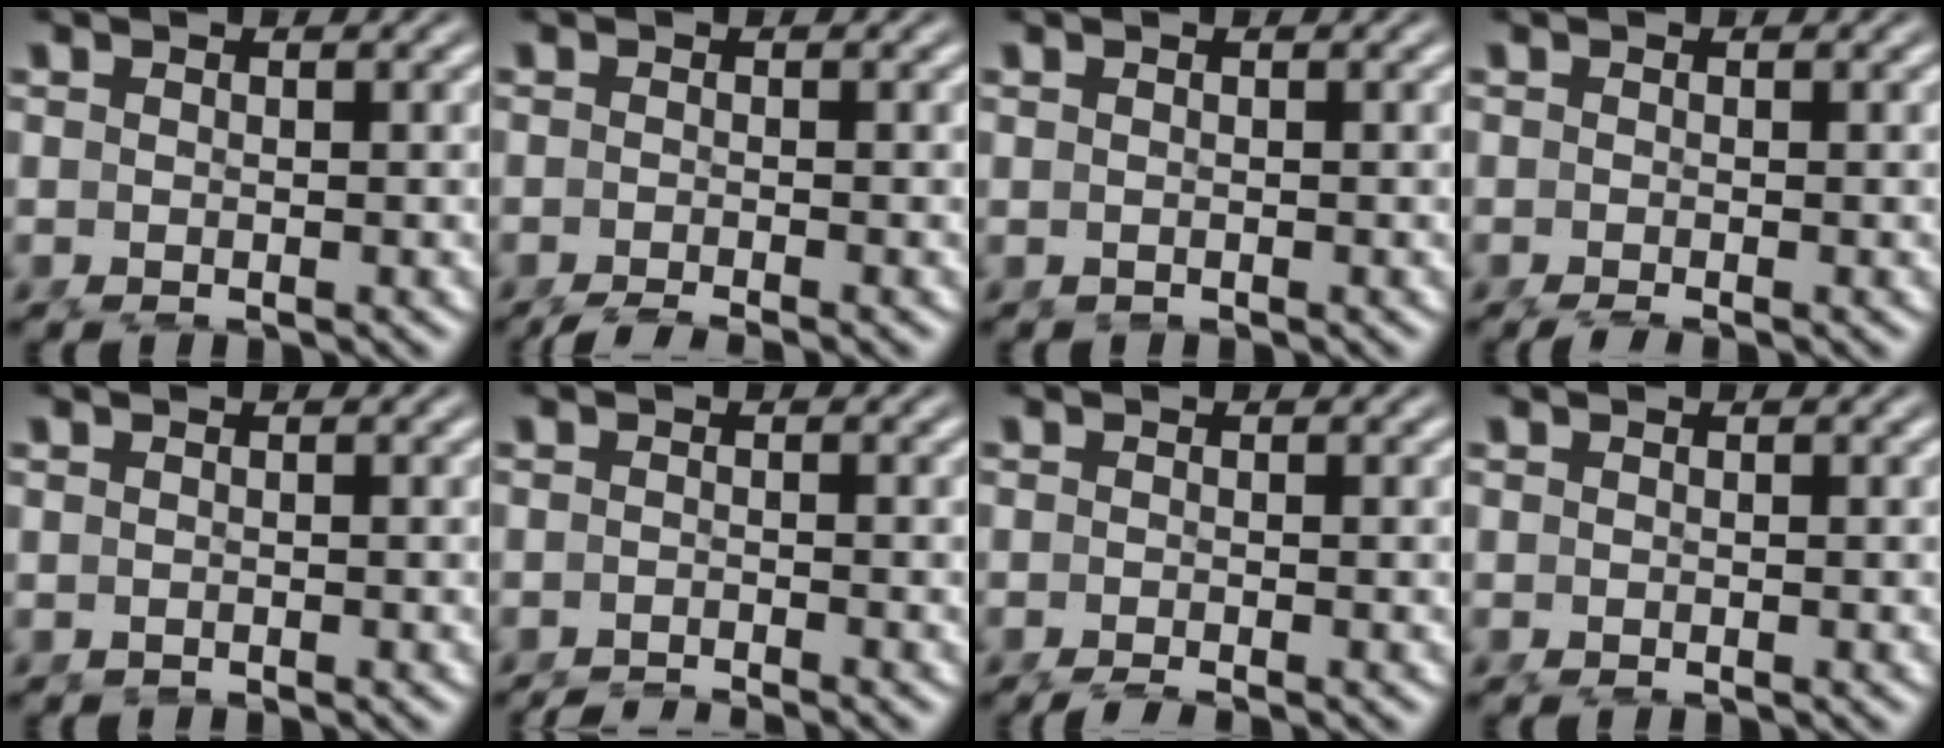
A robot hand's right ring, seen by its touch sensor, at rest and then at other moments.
{"total": 4.8, "force": [-4.3, 0.8, 2.0], "torque": [-0.020, -0.014, -0.059]}
{"total": 0.0}
{"total": 1.6, "force": [-1.4, -0.1, 0.8], "torque": [-0.004, -0.005, -0.017]}
{"total": 0.6, "force": [-0.6, 0.0, 0.2], "torque": [-0.003, -0.008, -0.004]}
{"total": 4.3, "force": [-4.1, 0.5, 1.2], "torque": [-0.011, -0.016, -0.058]}
{"total": 2.5, "force": [-2.3, 0.1, 1.1], "torque": [-0.008, -0.008, -0.030]}
{"total": 0.0}